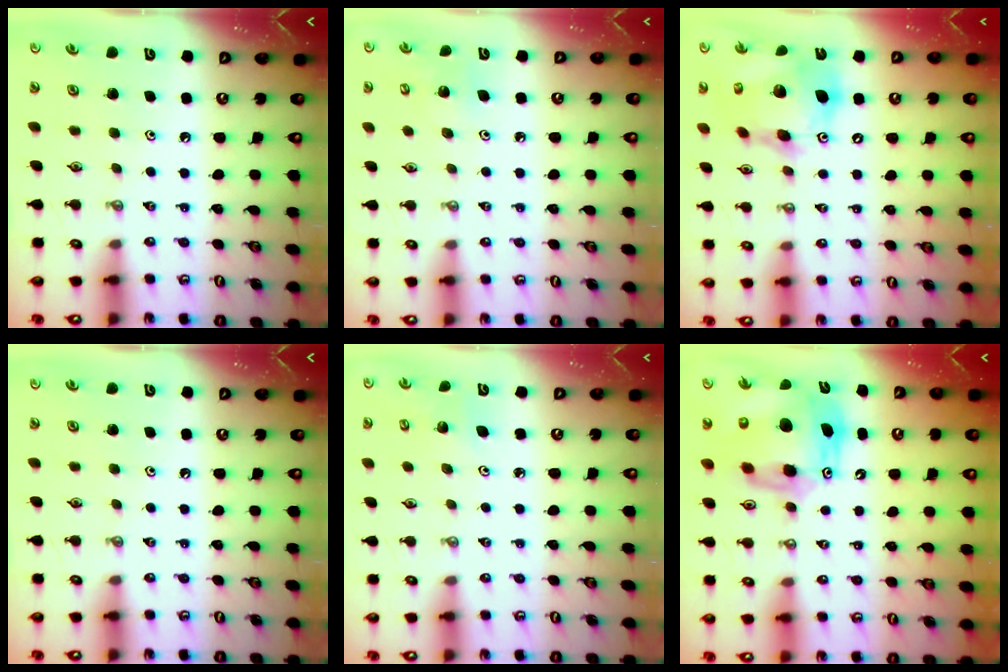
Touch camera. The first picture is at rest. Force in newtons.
{"total": 6.4, "press": 6.3, "slide": 0.6}
{"total": 17.9, "press": 17.8, "slide": 2.5}
{"total": 0.0}
{"total": 2.8, "press": 2.8, "slide": 0.3}
{"total": 15.6, "press": 15.5, "slide": 1.4}